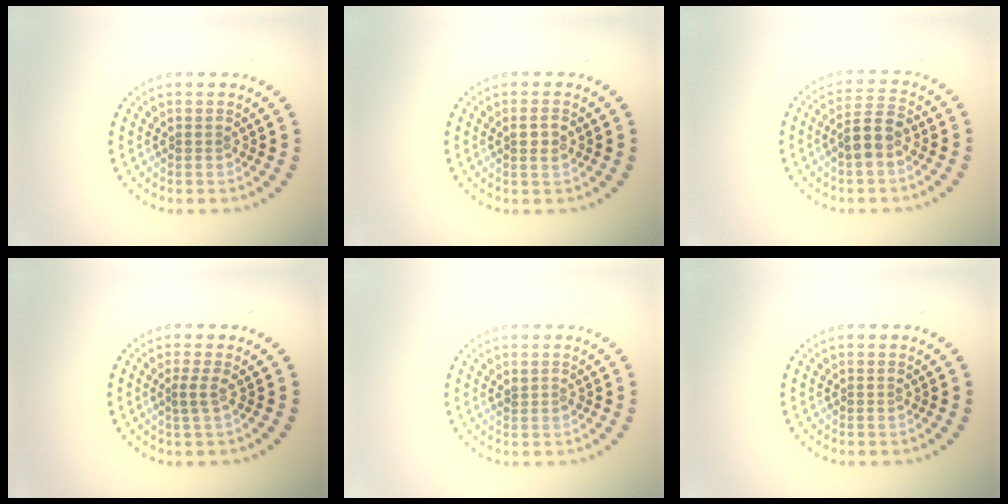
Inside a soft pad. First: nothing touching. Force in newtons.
{"total": 1.4, "press": 1.4, "slide": 0.4}
{"total": 3.4, "press": 3.3, "slide": 1.0}
{"total": 1.2, "press": 0.9, "slide": 0.8}
{"total": 0.6, "press": 0.6, "slide": 0.2}
{"total": 0.0}